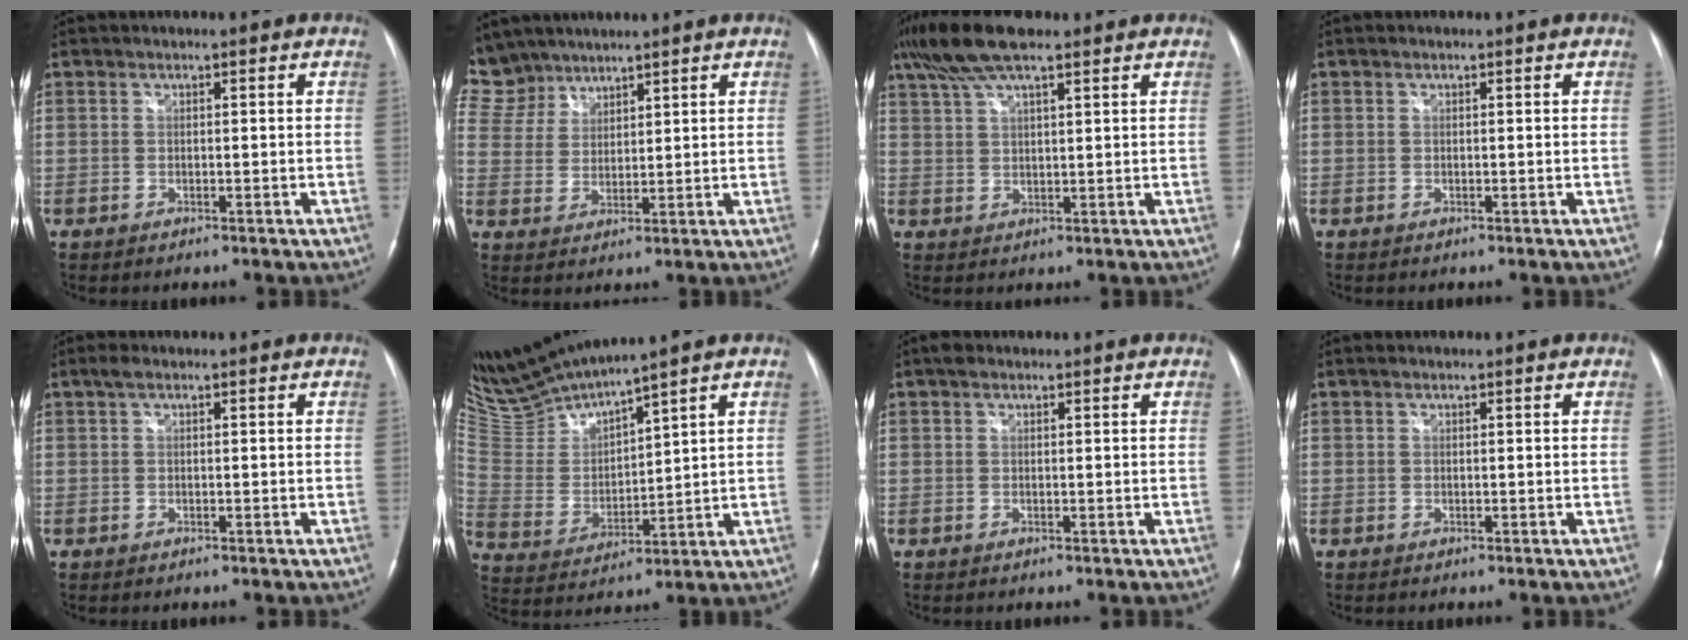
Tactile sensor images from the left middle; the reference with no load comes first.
{"total": 9.1, "force": [7.8, 4.6, 0.4], "torque": [-0.022, 0.013, 0.169]}
{"total": 9.4, "force": [6.8, 2.0, 6.2], "torque": [-0.127, 0.027, 0.122]}
{"total": 0.0}
{"total": 1.3, "force": [0.7, 0.4, 1.0], "torque": [-0.022, 0.014, 0.009]}
{"total": 12.2, "force": [11.5, -1.0, 3.8], "torque": [-0.097, -0.006, 0.243]}
{"total": 0.9, "force": [0.6, 0.6, 0.4], "torque": [-0.009, 0.010, 0.007]}
{"total": 0.0}